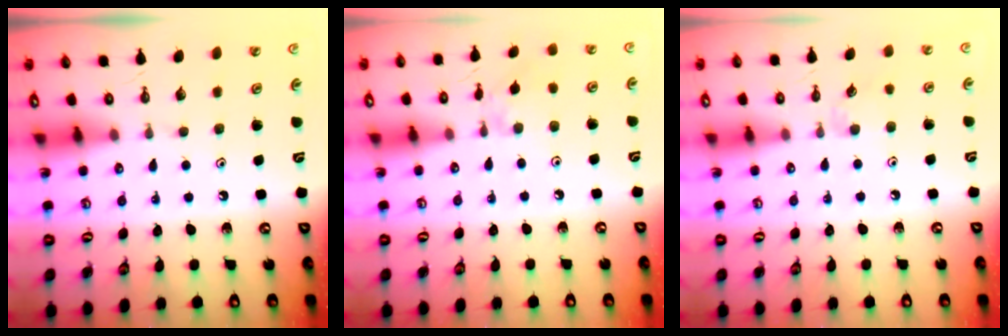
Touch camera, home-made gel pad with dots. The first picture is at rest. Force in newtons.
{"total": 2.8, "press": 2.7, "slide": 0.5}
{"total": 5.0, "press": 4.9, "slide": 0.9}